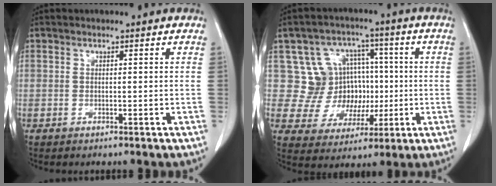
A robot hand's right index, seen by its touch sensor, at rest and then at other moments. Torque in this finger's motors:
{"motor_torque": [-0.04, -0.05, -0.07, -0.04]}